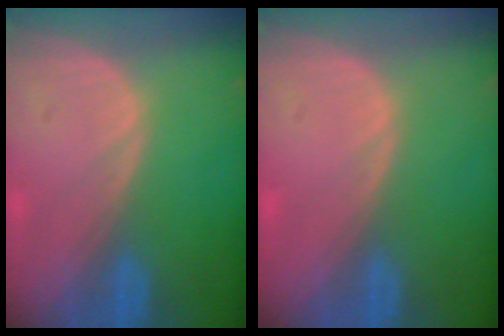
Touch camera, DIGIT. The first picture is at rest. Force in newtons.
{"total": 0.5, "press": 0.0, "slide": 0.5}